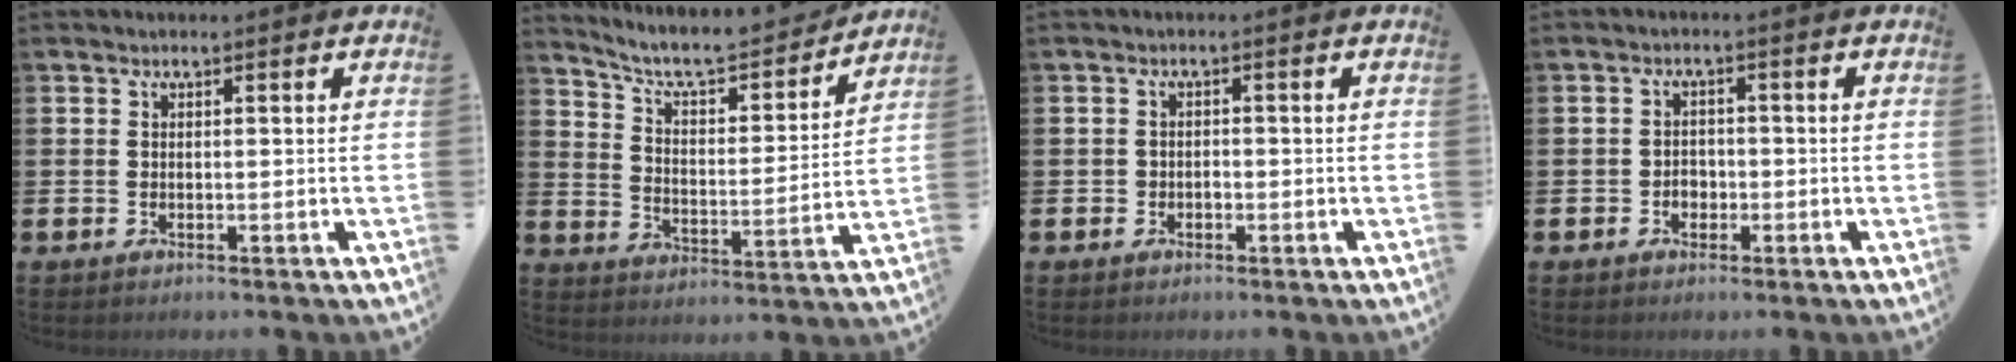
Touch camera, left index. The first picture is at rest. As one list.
[{"total": 7.8, "force": [7.1, 1.7, 2.7], "torque": [-0.081, -0.054, 0.118]}, {"total": 1.2, "force": [-0.4, 1.1, 0.4], "torque": [0.001, -0.002, -0.012]}, {"total": 1.9, "force": [-0.7, 1.6, 0.7], "torque": [-0.012, 0.002, -0.016]}]